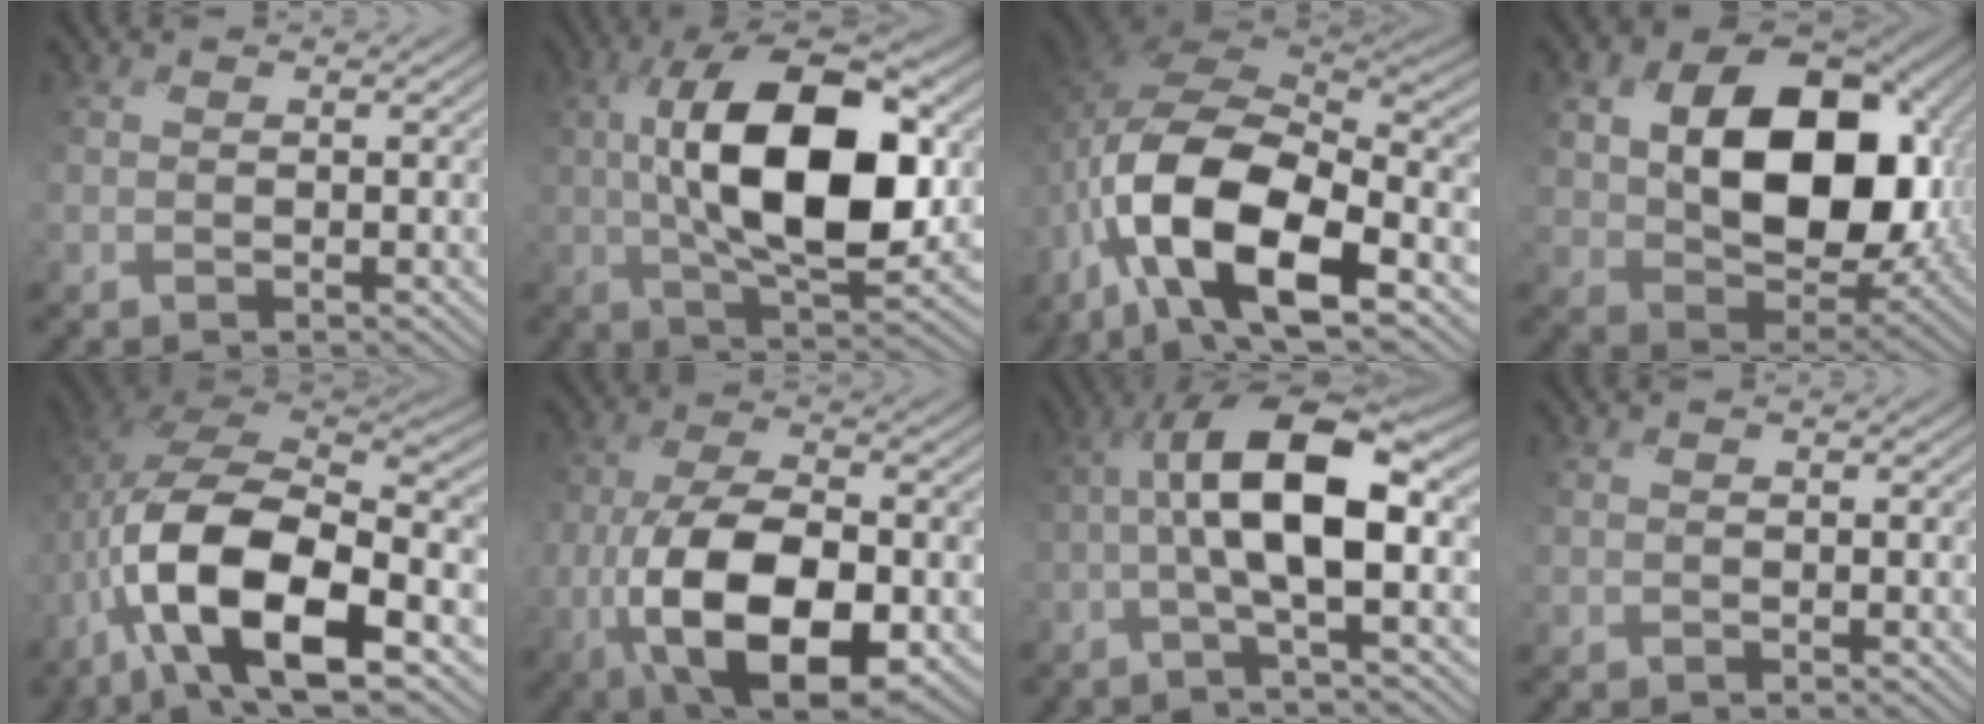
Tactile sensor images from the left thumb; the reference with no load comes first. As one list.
[{"total": 16.4, "force": [1.3, 7.3, 14.6], "torque": [-0.267, 0.012, 0.016]}, {"total": 16.5, "force": [-6.8, 8.2, 12.6], "torque": [-0.274, -0.031, -0.129]}, {"total": 16.6, "force": [2.6, 11.2, 12.0], "torque": [-0.207, -0.018, 0.063]}, {"total": 16.4, "force": [-5.4, 7.6, 13.5], "torque": [-0.272, -0.009, -0.102]}, {"total": 14.2, "force": [-3.9, 7.9, 11.1], "torque": [-0.244, -0.037, -0.066]}, {"total": 11.3, "force": [-0.8, 2.9, 10.9], "torque": [-0.177, 0.020, -0.030]}, {"total": 0.0}]